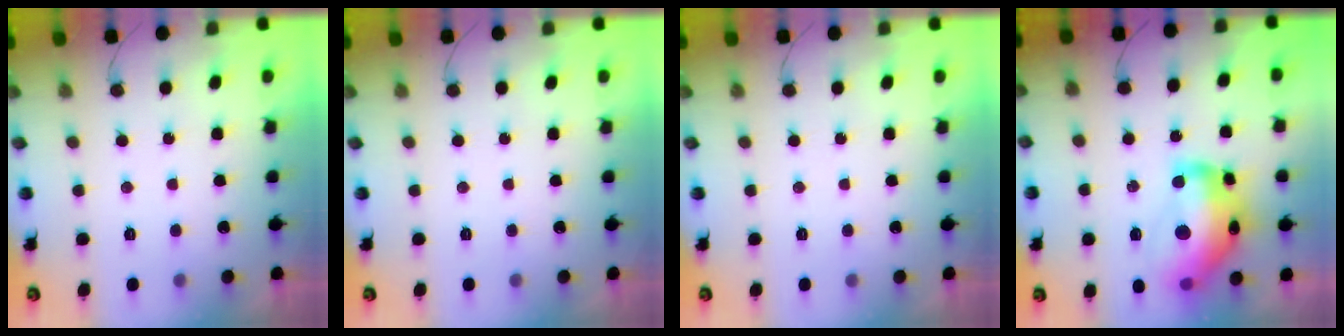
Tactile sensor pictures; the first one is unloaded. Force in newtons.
{"total": 0.0}
{"total": 0.0}
{"total": 21.5, "press": 21.4, "slide": 1.5}